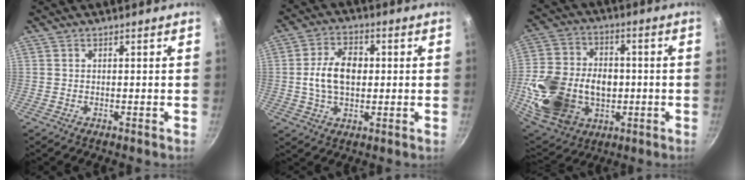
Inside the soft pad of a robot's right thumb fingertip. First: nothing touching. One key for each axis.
{"total": 9.8, "fx": 0.4, "fy": 6.5, "fz": 7.4, "tx": -0.114, "ty": 0.011, "tz": 0.001}
{"total": 23.3, "fx": -3.0, "fy": 17.4, "fz": 15.3, "tx": -0.296, "ty": 0.020, "tz": -0.035}